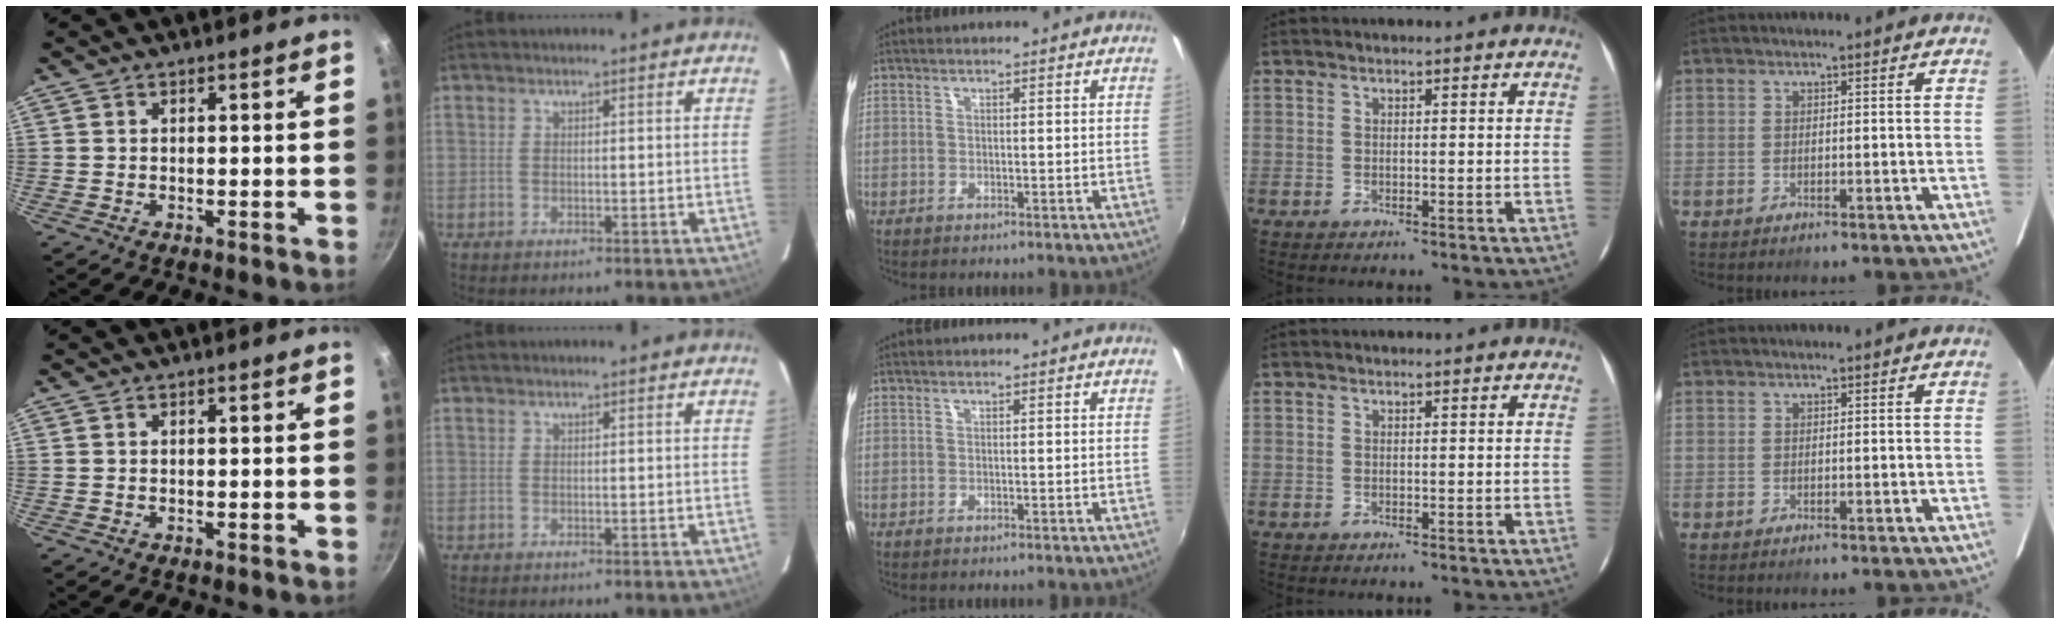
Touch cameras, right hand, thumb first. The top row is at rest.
{}